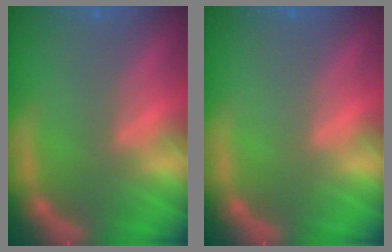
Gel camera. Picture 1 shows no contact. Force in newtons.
{"total": 0.0}